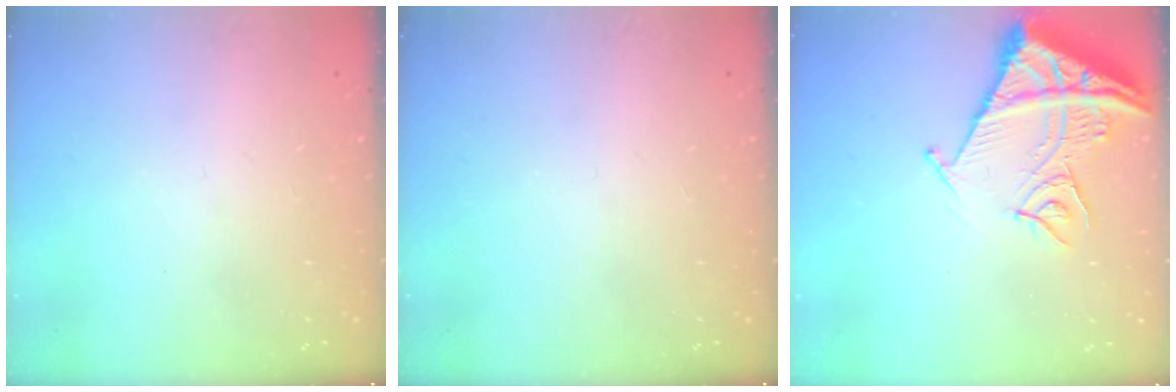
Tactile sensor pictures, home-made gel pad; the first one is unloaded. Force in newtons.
{"total": 0.0}
{"total": 14.1, "press": 14.0, "slide": 1.6}